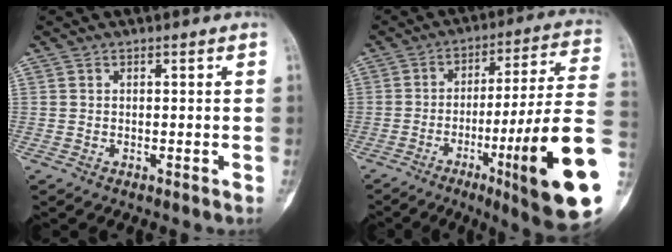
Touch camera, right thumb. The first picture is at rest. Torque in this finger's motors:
{"motor_torque": [2.94, 1.78, 1.89, -0.88, 0.50]}